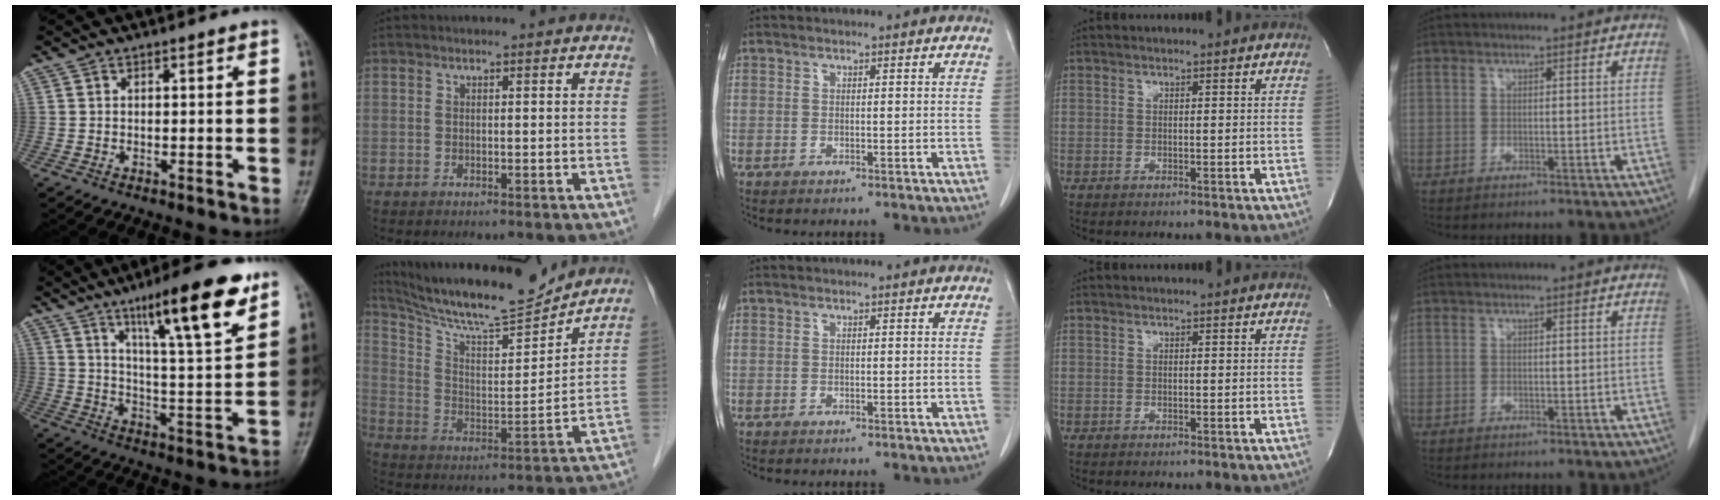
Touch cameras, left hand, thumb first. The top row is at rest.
{"thumb": {"total": 18.1, "force": [10.8, 3.4, 14.1], "torque": [-0.198, -0.052, 0.175]}, "index": {"total": 16.2, "force": [15.3, 0.5, 5.4], "torque": [-0.109, -0.008, 0.258]}}